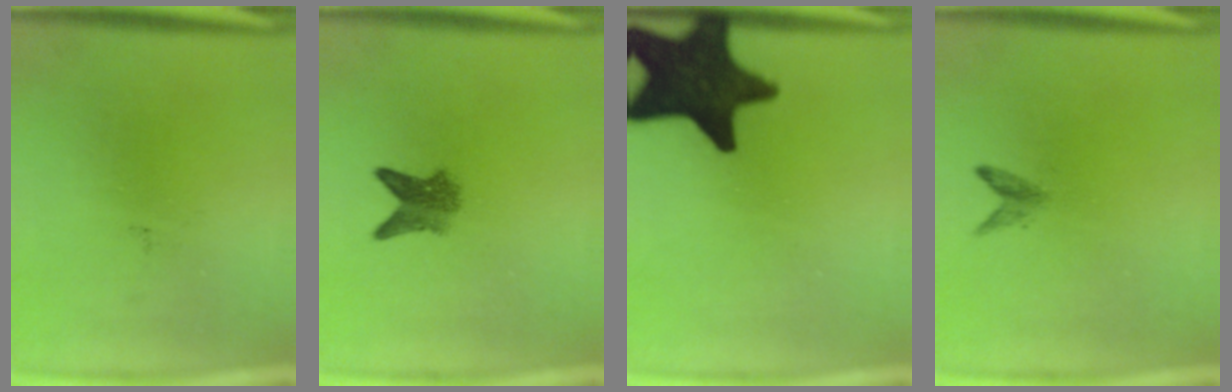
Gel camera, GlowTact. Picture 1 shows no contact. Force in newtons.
{"total": 3.6}
{"total": 17.8}
{"total": 1.3}